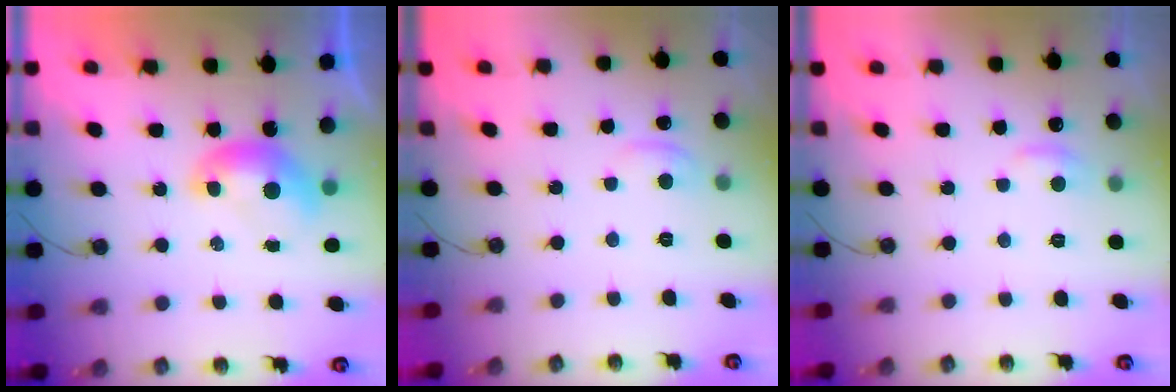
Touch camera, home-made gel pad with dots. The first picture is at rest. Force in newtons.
{"total": 1.1, "press": 0.8, "slide": 0.7}
{"total": 1.0, "press": 0.7, "slide": 0.7}